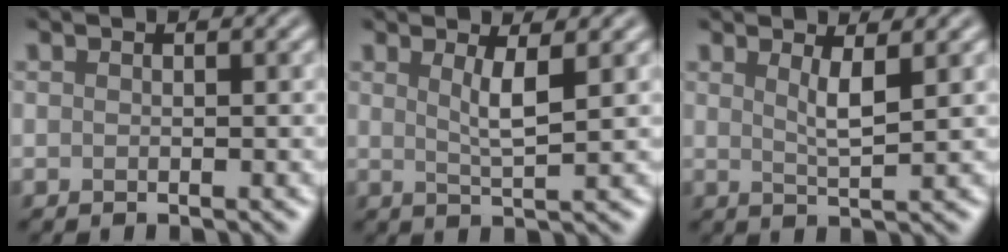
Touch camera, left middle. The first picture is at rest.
{"total": 2.7, "force": [1.0, 0.6, 2.4], "torque": [-0.039, -0.004, 0.017]}
{"total": 2.4, "force": [1.1, 0.5, 2.1], "torque": [-0.032, -0.005, 0.017]}